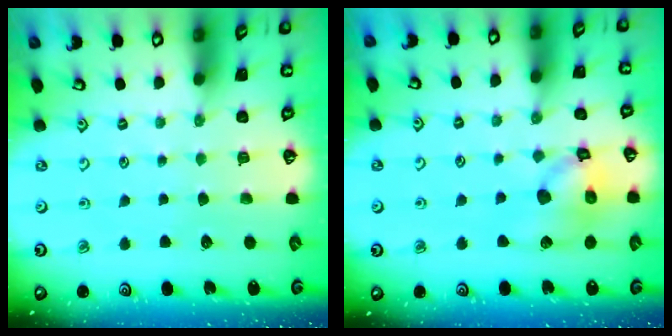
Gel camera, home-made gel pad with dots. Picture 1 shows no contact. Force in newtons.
{"total": 13.8, "press": 13.7, "slide": 1.7}